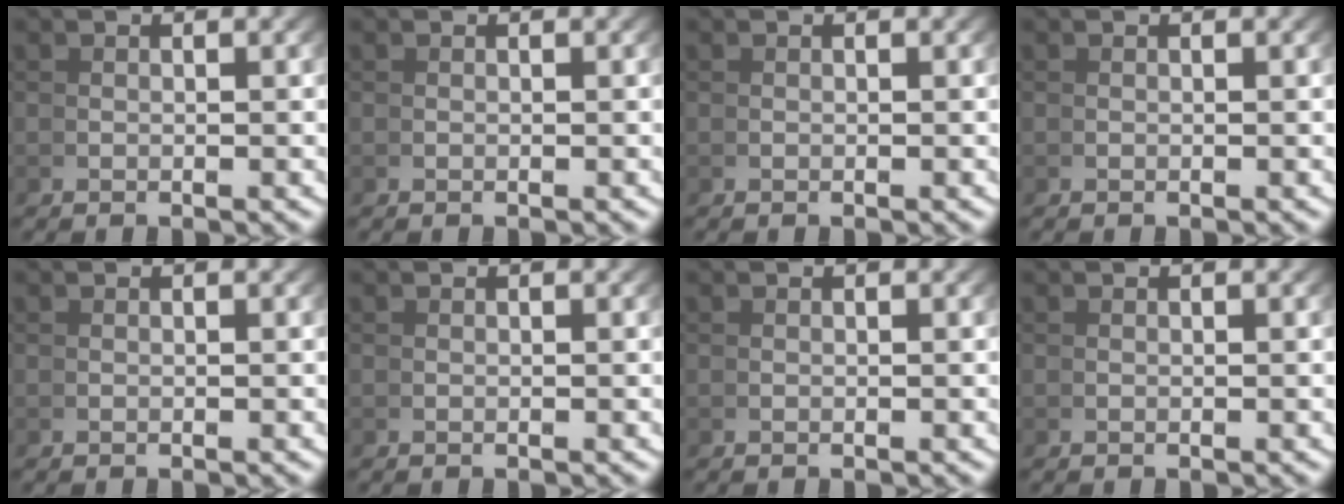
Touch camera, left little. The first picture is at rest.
{"total": 0.0}
{"total": 0.0}
{"total": 0.0}
{"total": 0.0}
{"total": 0.0}
{"total": 0.0}
{"total": 0.0}